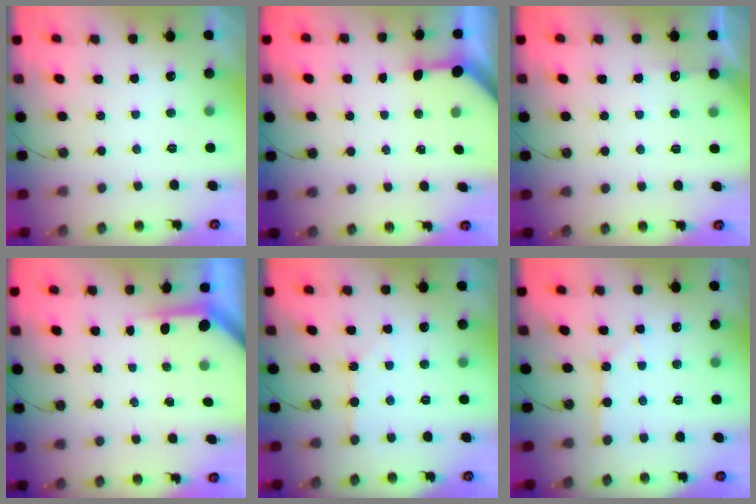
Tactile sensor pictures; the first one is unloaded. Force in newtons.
{"total": 3.6, "press": 3.6, "slide": 0.3}
{"total": 2.8, "press": 2.8, "slide": 0.4}
{"total": 3.6, "press": 3.6, "slide": 0.3}
{"total": 2.4, "press": 2.3, "slide": 0.4}
{"total": 2.1, "press": 2.1, "slide": 0.3}